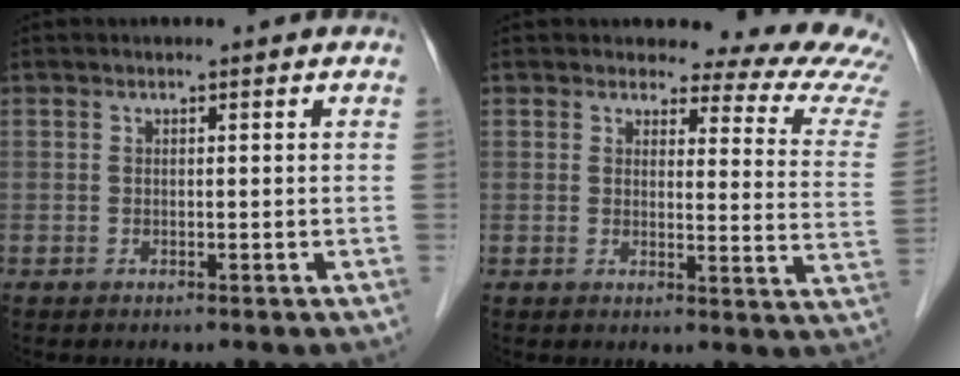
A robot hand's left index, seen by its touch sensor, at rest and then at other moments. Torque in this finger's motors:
{"motor_torque": [0.54, -0.61, 0.29, 0.03]}